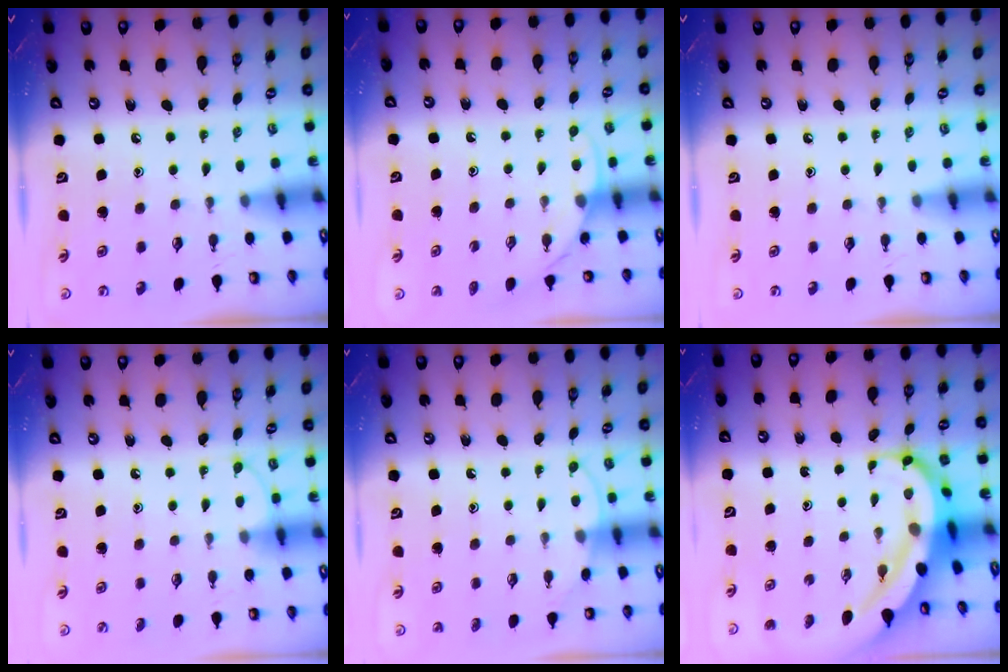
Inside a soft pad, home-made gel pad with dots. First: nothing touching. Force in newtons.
{"total": 4.9, "press": 4.9, "slide": 0.3}
{"total": 0.0}
{"total": 5.8, "press": 5.8, "slide": 0.6}
{"total": 5.6, "press": 5.6, "slide": 0.7}
{"total": 10.0, "press": 9.8, "slide": 2.1}